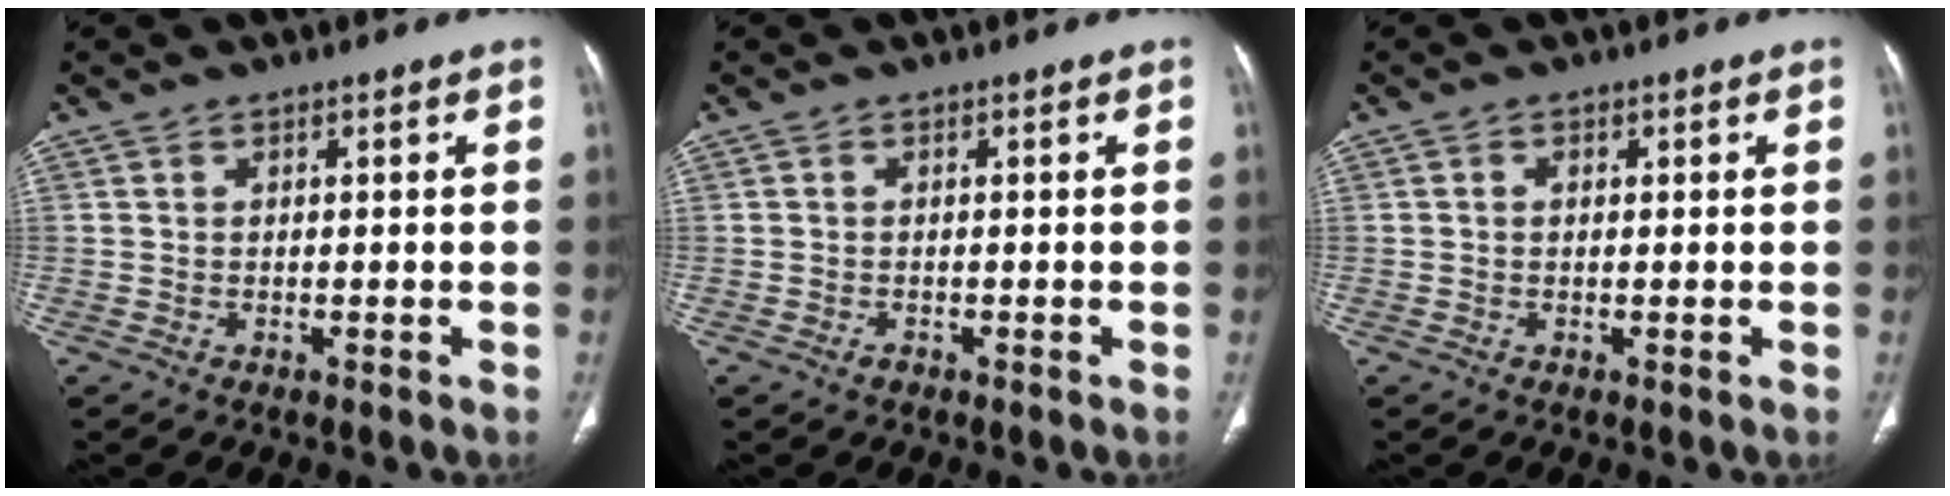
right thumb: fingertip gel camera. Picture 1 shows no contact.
{"total": 0.7, "force": [-0.5, 0.4, 0.3], "torque": [-0.005, 0.001, -0.009]}
{"total": 0.8, "force": [0.1, 0.6, 0.5], "torque": [-0.008, 0.000, 0.001]}